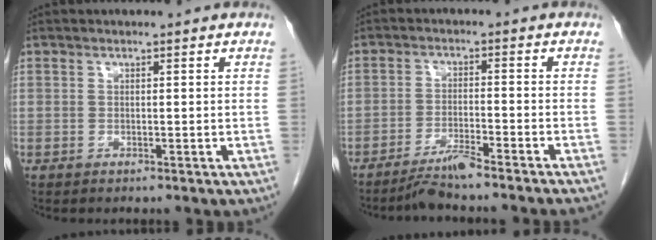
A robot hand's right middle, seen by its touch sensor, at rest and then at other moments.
{"total": 5.5, "force": [-4.7, -1.2, 2.6], "torque": [-0.044, -0.019, -0.083]}